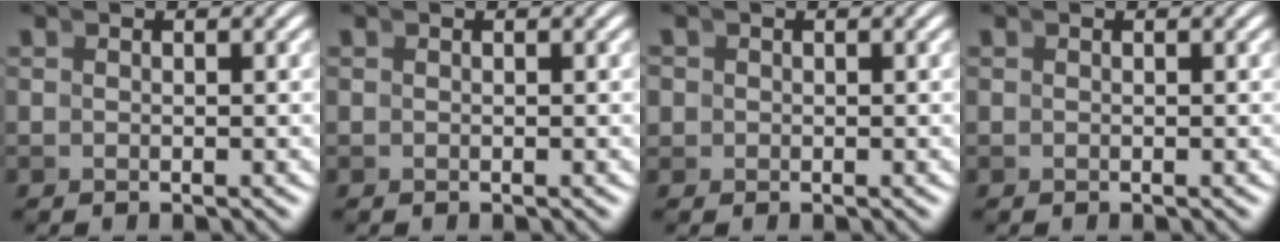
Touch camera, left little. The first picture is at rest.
{"total": 0.0}
{"total": 1.7, "force": [-0.1, 1.6, 0.3], "torque": [-0.010, -0.006, -0.001]}
{"total": 0.0}